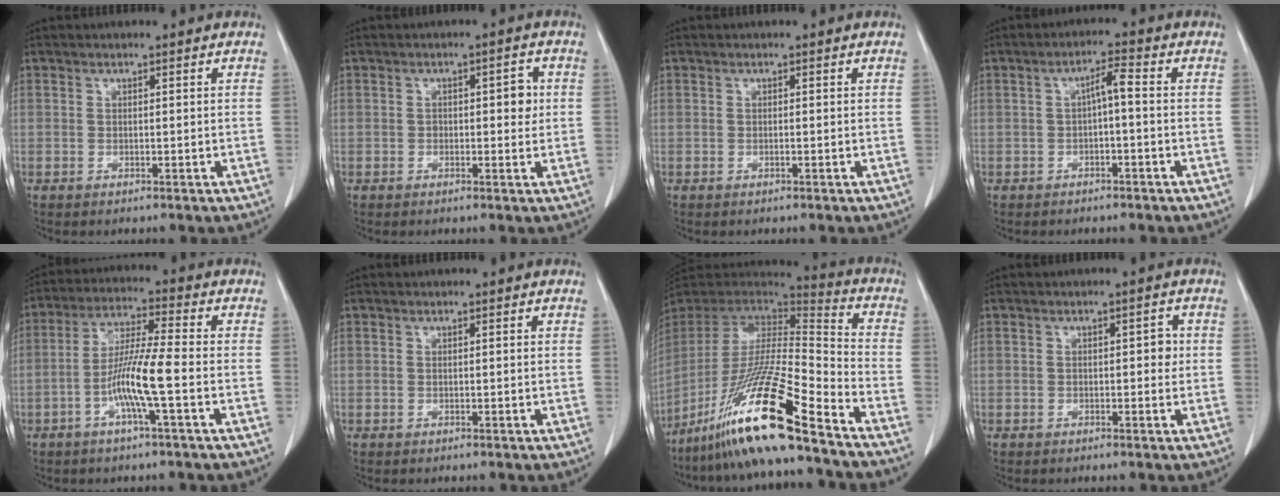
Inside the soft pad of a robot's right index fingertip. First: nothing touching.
{"total": 3.4, "force": [0.3, 1.6, 3.0], "torque": [-0.039, 0.009, 0.004]}
{"total": 0.0}
{"total": 3.1, "force": [-0.3, 0.4, 3.0], "torque": [-0.053, 0.013, -0.004]}
{"total": 8.8, "force": [-2.8, -0.2, 8.4], "torque": [-0.168, 0.002, -0.057]}
{"total": 0.0}
{"total": 22.2, "force": [-15.5, -0.1, 15.9], "torque": [-0.322, -0.041, -0.289]}
{"total": 2.0, "force": [0.1, 0.9, 1.8], "torque": [-0.019, 0.008, -0.001]}